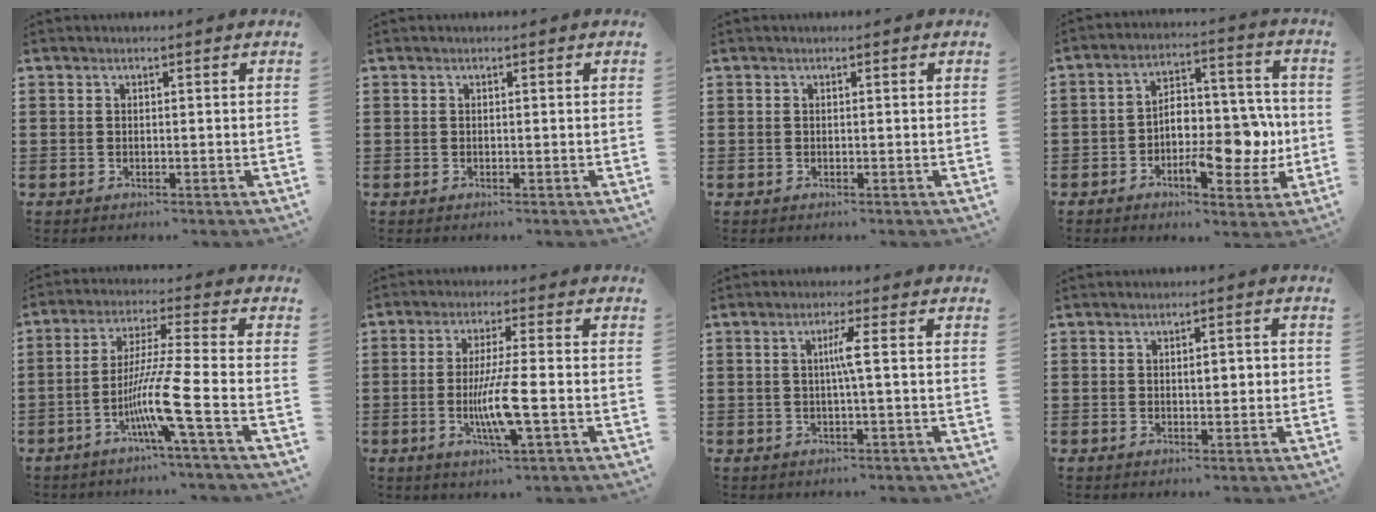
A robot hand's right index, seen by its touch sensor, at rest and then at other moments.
{"total": 0.0}
{"total": 0.0}
{"total": 9.9, "force": [-2.5, 4.9, 8.2], "torque": [-0.107, 0.003, -0.044]}
{"total": 9.5, "force": [-4.0, -0.5, 8.6], "torque": [-0.178, -0.018, -0.083]}
{"total": 7.8, "force": [-1.8, 0.8, 7.5], "torque": [-0.152, -0.018, -0.039]}
{"total": 2.8, "force": [0.0, -0.4, 2.8], "torque": [-0.053, -0.004, -0.006]}
{"total": 1.9, "force": [0.1, 0.8, 1.7], "torque": [-0.023, 0.003, -0.002]}